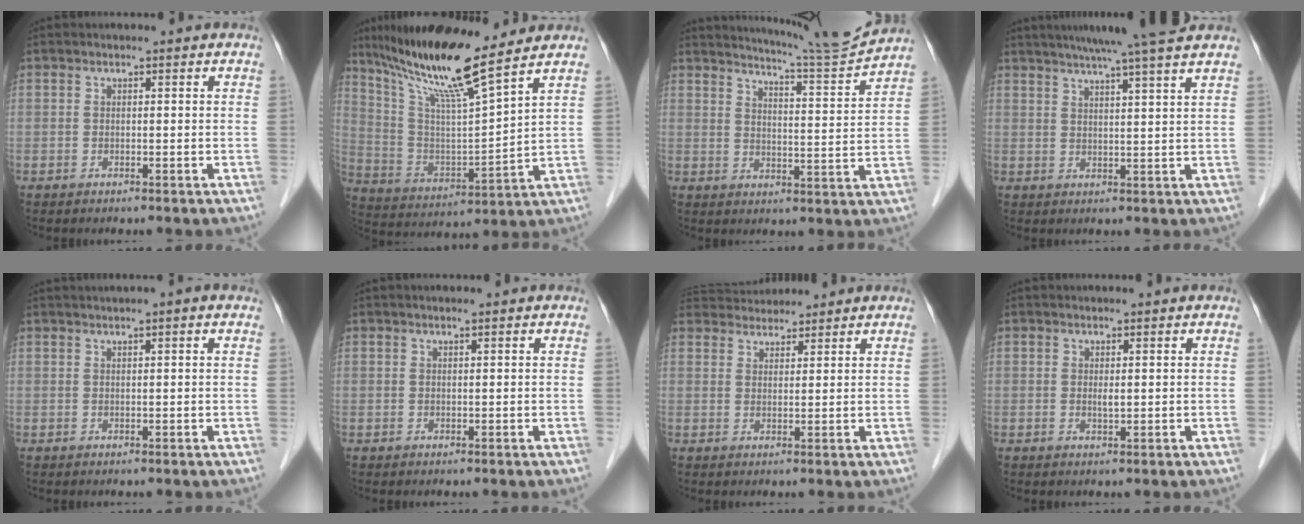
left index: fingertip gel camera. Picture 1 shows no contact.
{"total": 15.5, "force": [12.3, -0.5, 9.4], "torque": [-0.175, 0.001, 0.229]}
{"total": 10.7, "force": [10.3, -2.3, 2.0], "torque": [-0.042, -0.034, 0.154]}
{"total": 12.2, "force": [10.1, -1.0, 6.7], "torque": [-0.102, 0.019, 0.131]}
{"total": 2.6, "force": [1.8, -0.3, 1.8], "torque": [-0.028, 0.020, 0.034]}
{"total": 0.6, "force": [0.6, -0.1, 0.3], "torque": [-0.003, 0.004, 0.013]}
{"total": 6.6, "force": [6.4, 1.4, 0.9], "torque": [-0.012, 0.034, 0.106]}
{"total": 1.0, "force": [0.5, 0.2, 0.9], "torque": [-0.015, 0.001, 0.011]}